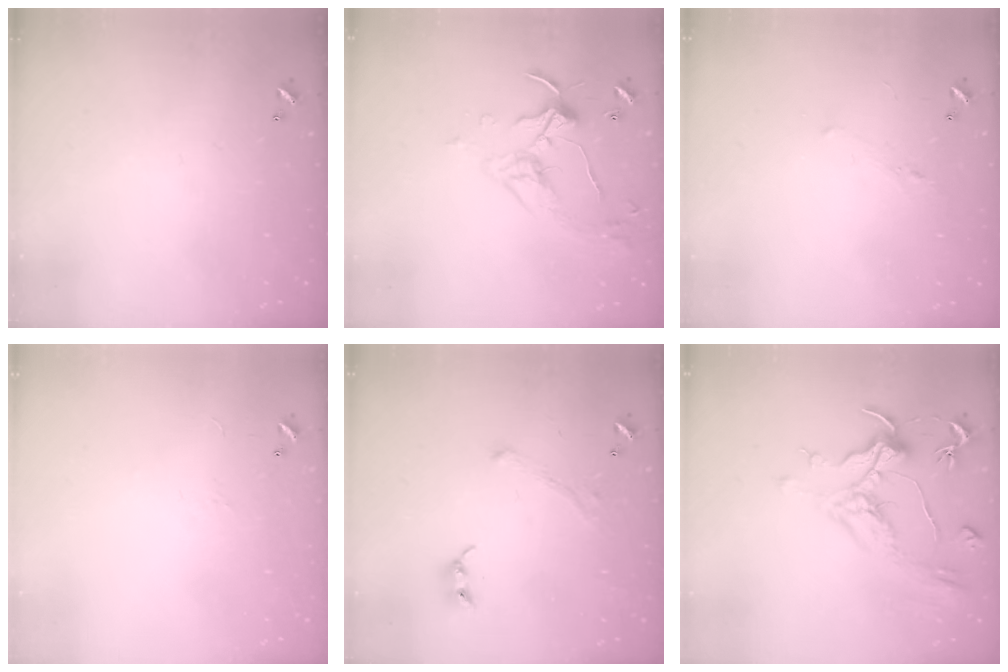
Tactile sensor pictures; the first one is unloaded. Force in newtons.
{"total": 5.0, "press": 5.0, "slide": 0.5}
{"total": 0.7, "press": 0.2, "slide": 0.6}
{"total": 7.1, "press": 7.1, "slide": 0.8}
{"total": 1.8, "press": 1.6, "slide": 0.9}
{"total": 1.1, "press": 0.1, "slide": 1.1}